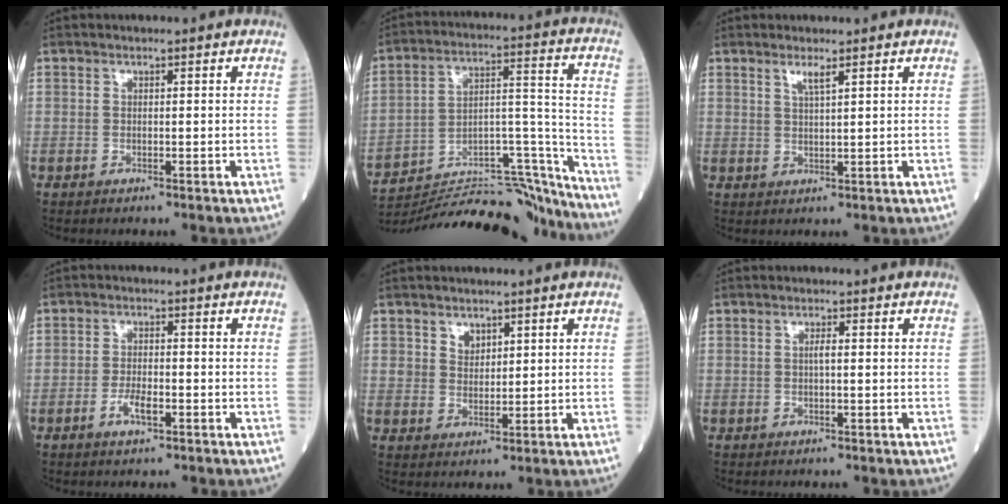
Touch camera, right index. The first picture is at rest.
{"total": 29.3, "force": [-27.8, 2.9, 8.7], "torque": [-0.107, 0.016, -0.407]}
{"total": 1.9, "force": [1.3, -0.1, 1.4], "torque": [-0.031, -0.002, 0.026]}
{"total": 3.2, "force": [-1.7, 1.0, 2.6], "torque": [-0.052, 0.002, -0.032]}
{"total": 2.6, "force": [1.6, 1.9, 0.7], "torque": [-0.012, 0.000, 0.032]}
{"total": 1.9, "force": [-0.1, 0.0, 1.9], "torque": [-0.037, 0.001, -0.002]}